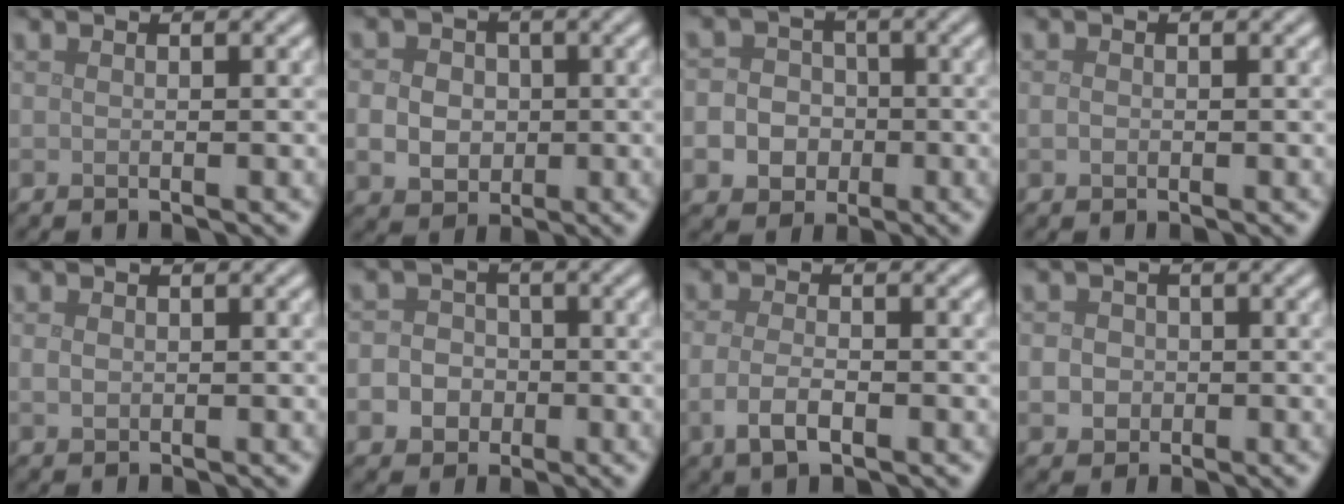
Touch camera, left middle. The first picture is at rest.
{"total": 5.9, "force": [0.1, 5.1, 3.0], "torque": [-0.044, 0.020, -0.019]}
{"total": 7.5, "force": [-2.2, 6.9, 2.1], "torque": [-0.026, -0.009, -0.071]}
{"total": 0.7, "force": [-0.1, 0.5, 0.4], "torque": [-0.006, -0.002, -0.003]}
{"total": 1.0, "force": [0.1, 0.8, 0.6], "torque": [-0.013, -0.002, 0.004]}
{"total": 5.6, "force": [-1.7, 5.1, 1.7], "torque": [-0.010, 0.001, -0.054]}
{"total": 2.8, "force": [-0.9, 1.2, 2.3], "torque": [-0.051, -0.005, -0.019]}
{"total": 3.2, "force": [0.0, 2.9, 1.3], "torque": [-0.009, 0.011, -0.016]}